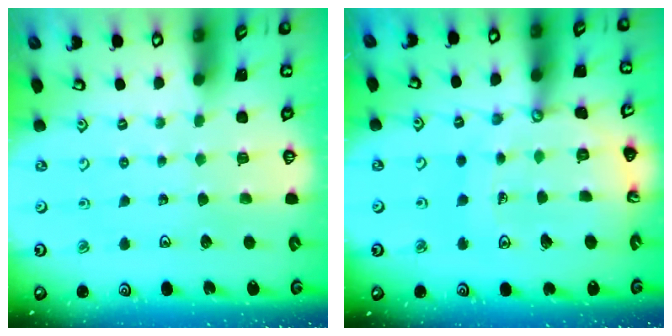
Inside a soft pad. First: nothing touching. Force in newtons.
{"total": 14.6, "press": 14.5, "slide": 1.8}